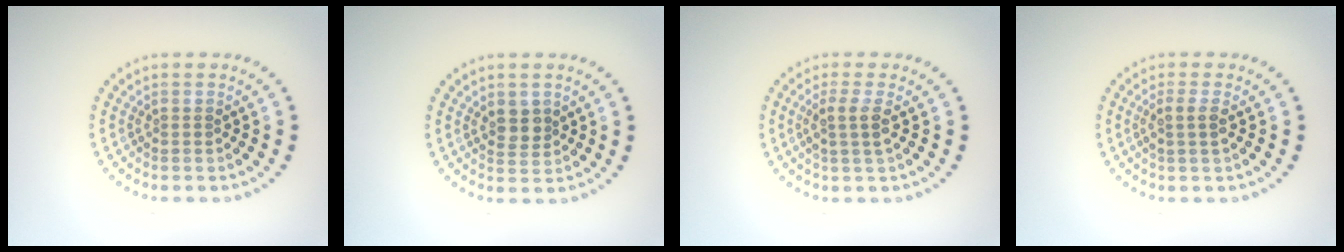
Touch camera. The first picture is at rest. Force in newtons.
{"total": 1.8, "press": 1.7, "slide": 0.7}
{"total": 2.1, "press": 1.8, "slide": 1.0}
{"total": 1.6, "press": 1.4, "slide": 0.8}